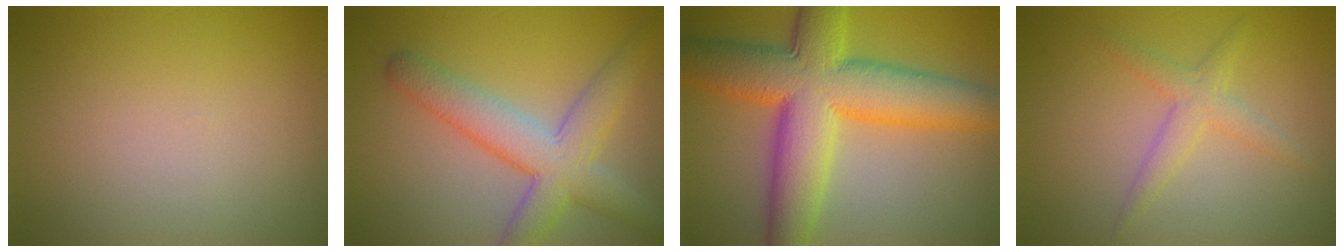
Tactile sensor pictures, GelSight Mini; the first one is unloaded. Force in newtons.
{"total": 6.4, "press": 6.4, "slide": 0.5}
{"total": 11.5, "press": 11.5, "slide": 0.2}
{"total": 2.2, "press": 2.2, "slide": 0.1}